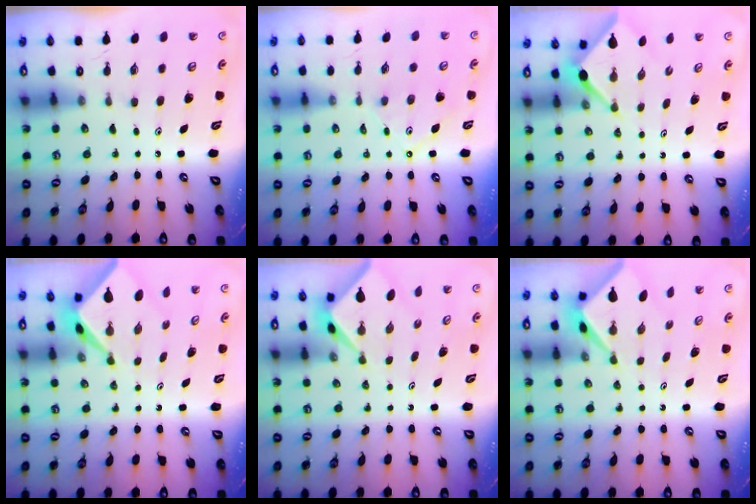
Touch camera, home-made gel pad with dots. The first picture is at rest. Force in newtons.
{"total": 4.6, "press": 4.6, "slide": 0.6}
{"total": 2.5, "press": 2.5, "slide": 0.3}
{"total": 2.4, "press": 2.4, "slide": 0.2}
{"total": 2.2, "press": 2.2, "slide": 0.2}
{"total": 2.2, "press": 2.1, "slide": 0.2}